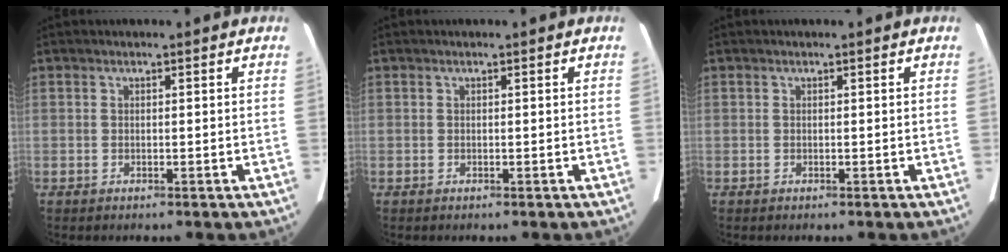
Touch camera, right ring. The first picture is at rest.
{"total": 0.0}
{"total": 0.0}